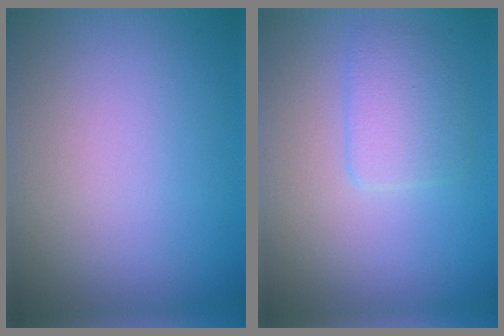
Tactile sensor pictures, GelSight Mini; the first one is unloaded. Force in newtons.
{"total": 2.4, "press": 2.3, "slide": 0.2}